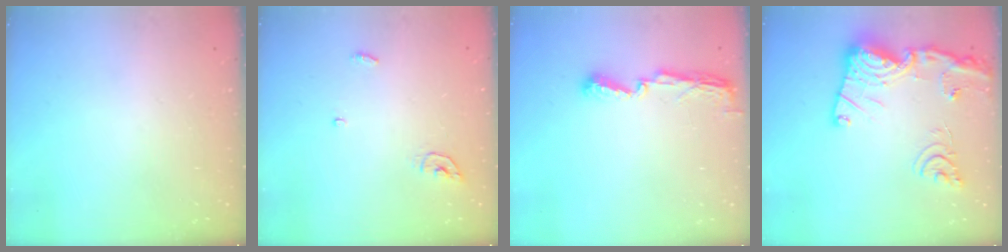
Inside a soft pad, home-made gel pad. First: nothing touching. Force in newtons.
{"total": 4.3, "press": 4.3, "slide": 0.3}
{"total": 5.8, "press": 5.8, "slide": 0.5}
{"total": 21.7, "press": 21.5, "slide": 2.2}